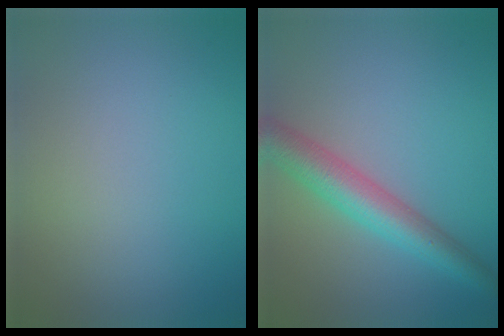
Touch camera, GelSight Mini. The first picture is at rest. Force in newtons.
{"total": 5.1, "press": 5.0, "slide": 0.3}